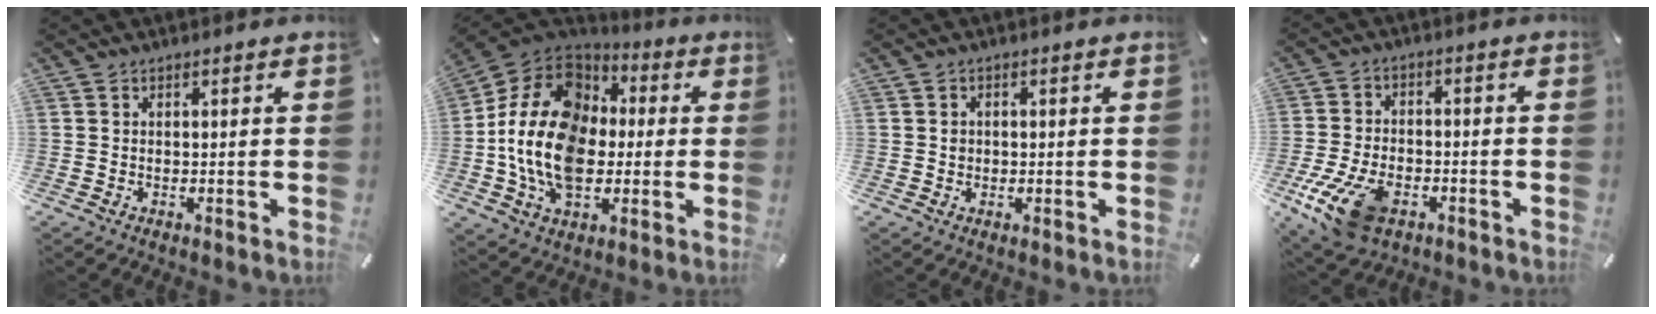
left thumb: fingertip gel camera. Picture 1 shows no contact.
{"total": 19.5, "force": [-2.2, 14.6, 12.8], "torque": [-0.280, 0.015, -0.040]}
{"total": 1.3, "force": [-0.1, 1.1, 0.6], "torque": [-0.011, 0.005, -0.004]}
{"total": 13.4, "force": [-6.5, 8.0, 8.6], "torque": [-0.174, 0.023, -0.116]}